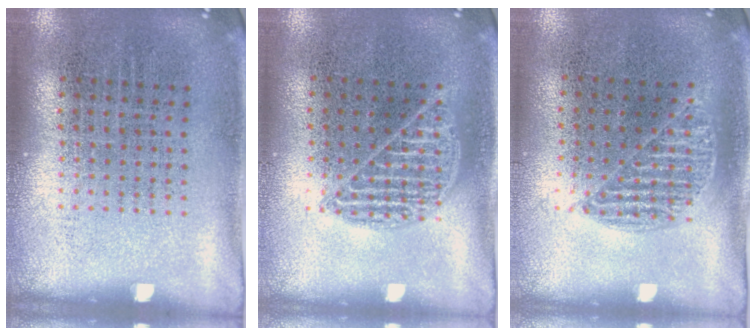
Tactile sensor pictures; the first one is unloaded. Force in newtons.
{"total": 1.0, "press": 1.0, "slide": 0.1}
{"total": 1.0, "press": 0.8, "slide": 0.4}